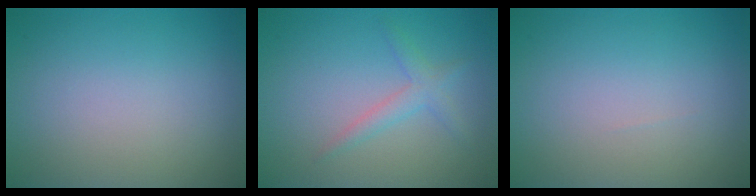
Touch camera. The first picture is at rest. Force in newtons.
{"total": 1.9, "press": 1.9, "slide": 0.1}
{"total": 0.0}